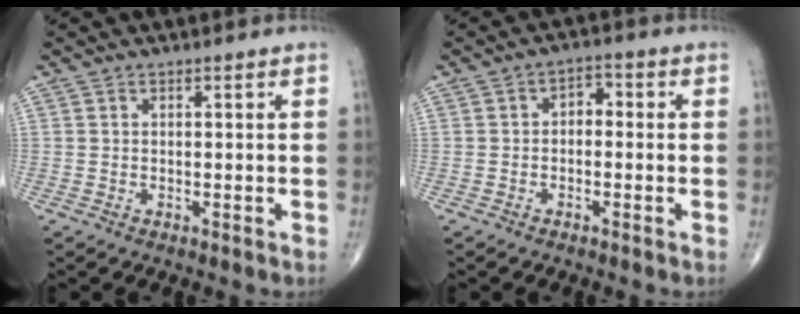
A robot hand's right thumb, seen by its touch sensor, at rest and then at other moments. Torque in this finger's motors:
{"motor_torque": [-0.22, 0.11, 0.16, 0.10, 0.02]}